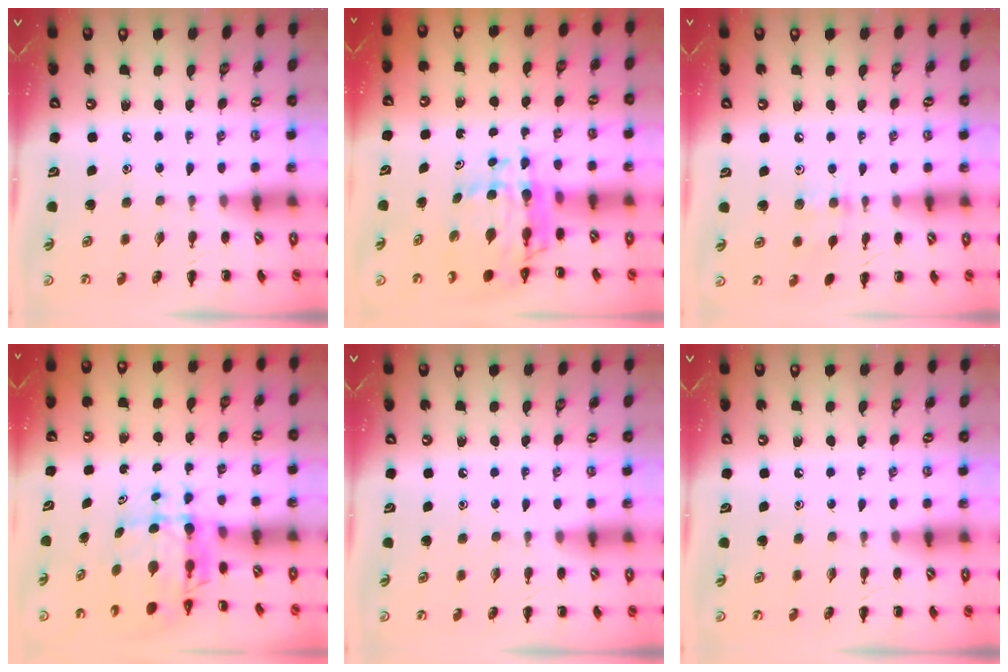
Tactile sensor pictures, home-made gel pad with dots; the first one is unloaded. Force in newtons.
{"total": 10.1, "press": 9.5, "slide": 3.5}
{"total": 6.8, "press": 6.6, "slide": 1.5}
{"total": 6.1, "press": 5.7, "slide": 2.2}
{"total": 0.0}
{"total": 0.0}